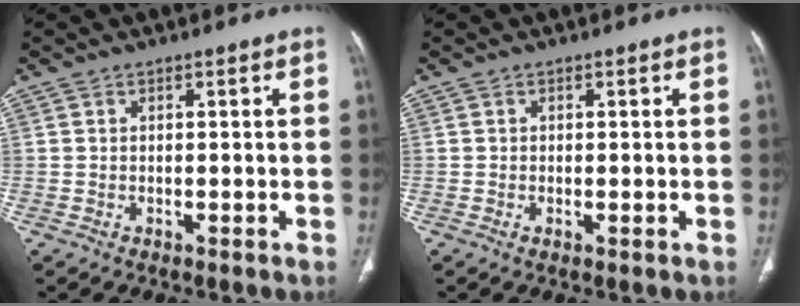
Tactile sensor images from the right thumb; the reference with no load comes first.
{"total": 0.6, "force": [-0.1, 0.2, 0.5], "torque": [-0.013, -0.003, -0.004]}